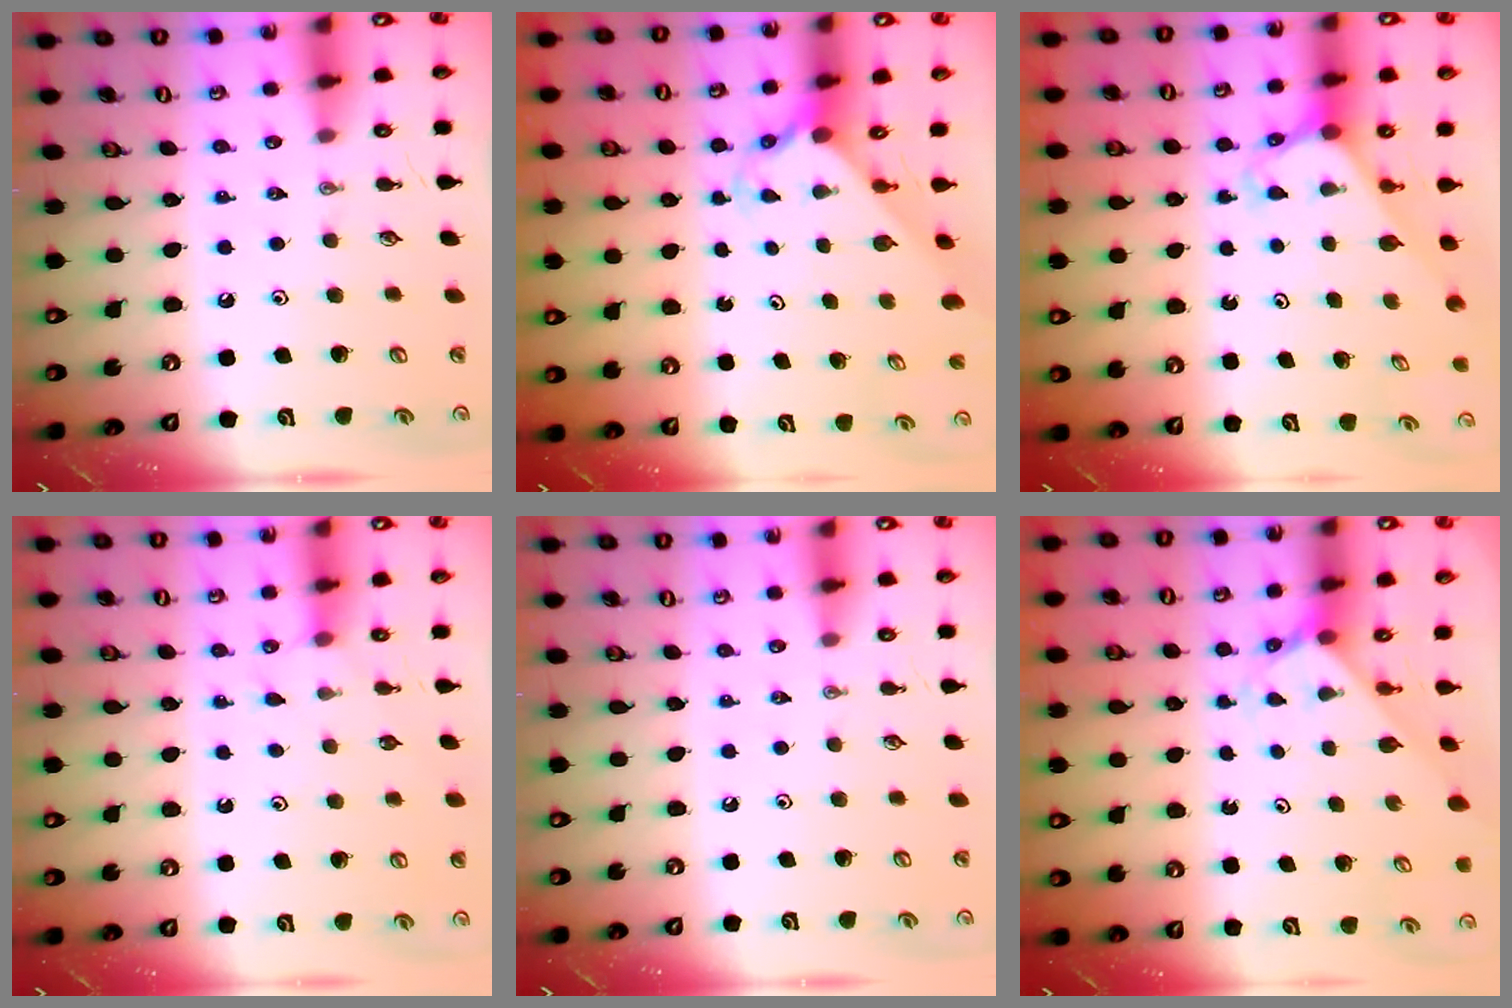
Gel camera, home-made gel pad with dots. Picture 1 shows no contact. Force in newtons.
{"total": 2.3, "press": 2.3, "slide": 0.2}
{"total": 2.5, "press": 2.5, "slide": 0.2}
{"total": 3.2, "press": 3.2, "slide": 0.3}
{"total": 0.0}
{"total": 2.2, "press": 2.2, "slide": 0.2}